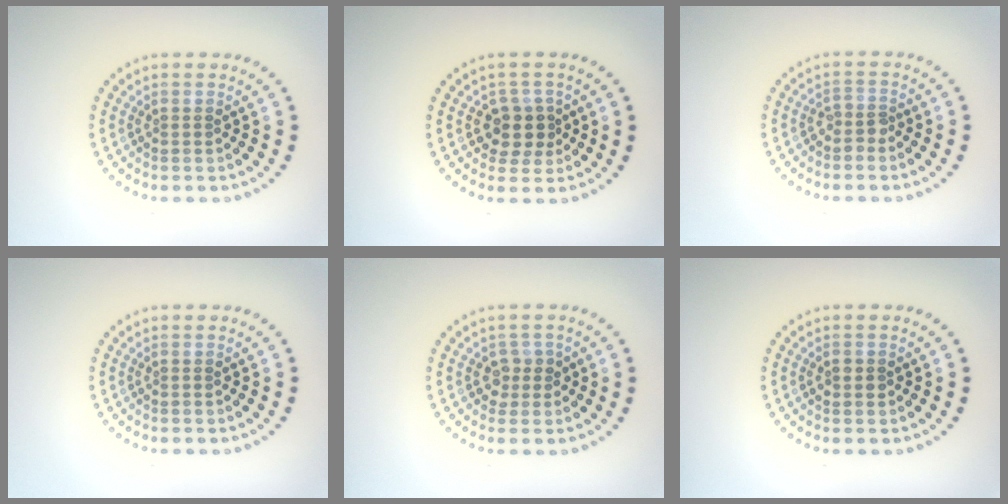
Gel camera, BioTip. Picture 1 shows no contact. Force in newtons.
{"total": 2.6, "press": 2.4, "slide": 1.1}
{"total": 1.4, "press": 1.0, "slide": 1.0}
{"total": 0.0}
{"total": 1.4, "press": 1.2, "slide": 0.7}
{"total": 1.1, "press": 1.1, "slide": 0.2}